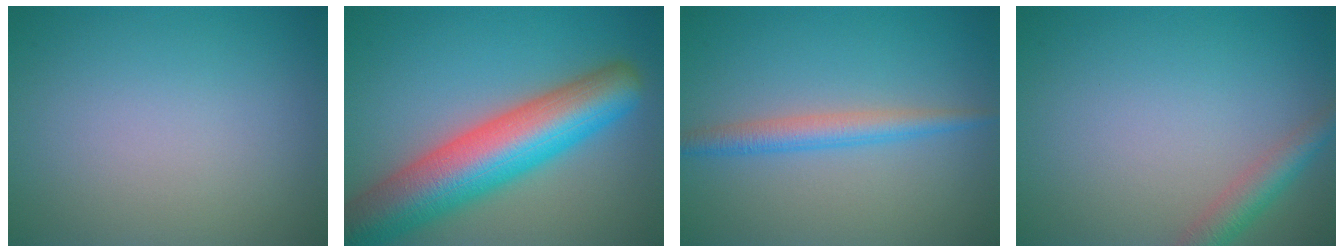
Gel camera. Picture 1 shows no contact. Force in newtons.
{"total": 11.3, "press": 11.3, "slide": 0.5}
{"total": 2.7, "press": 2.7, "slide": 0.1}
{"total": 2.6, "press": 2.6, "slide": 0.2}